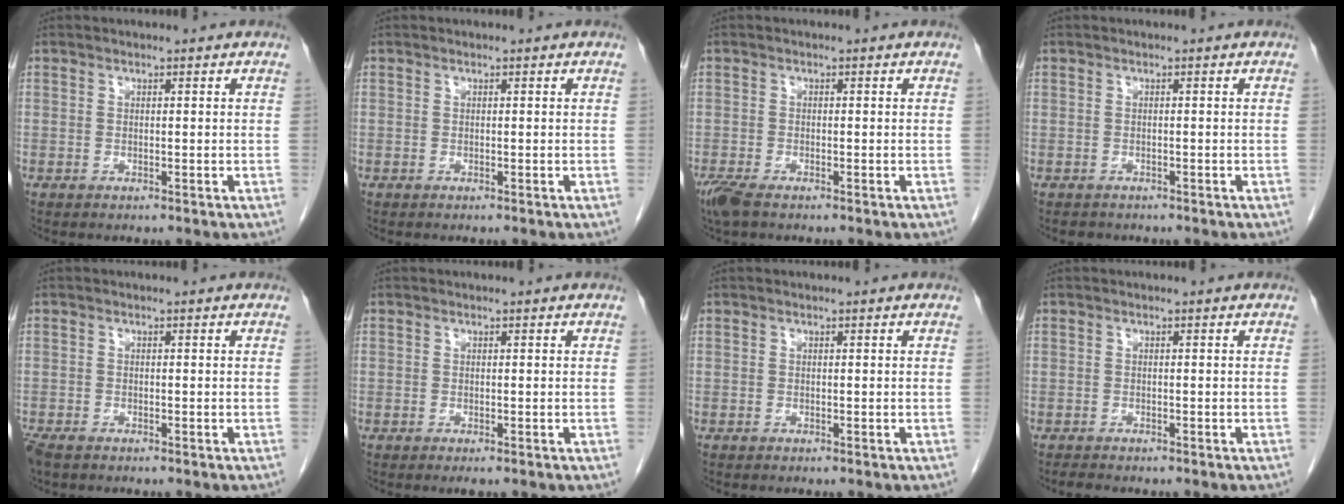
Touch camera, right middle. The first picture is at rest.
{"total": 0.0}
{"total": 2.9, "force": [-2.1, 0.7, 1.9], "torque": [-0.046, -0.010, -0.039]}
{"total": 1.9, "force": [-1.6, 1.0, 0.3], "torque": [-0.010, -0.001, -0.021]}
{"total": 2.9, "force": [-2.2, 1.2, 1.5], "torque": [-0.036, -0.009, -0.038]}
{"total": 0.8, "force": [-0.5, 0.0, 0.6], "torque": [-0.009, -0.005, -0.005]}
{"total": 0.0}
{"total": 1.5, "force": [-1.4, 0.4, 0.6], "torque": [-0.014, -0.004, -0.019]}